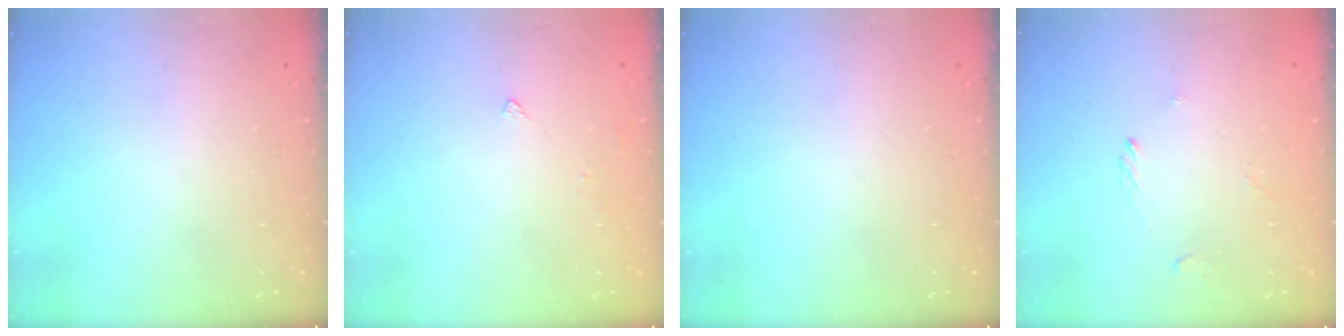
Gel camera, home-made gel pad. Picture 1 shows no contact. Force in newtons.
{"total": 2.9, "press": 2.8, "slide": 0.8}
{"total": 0.0}
{"total": 1.1, "press": 0.9, "slide": 0.5}